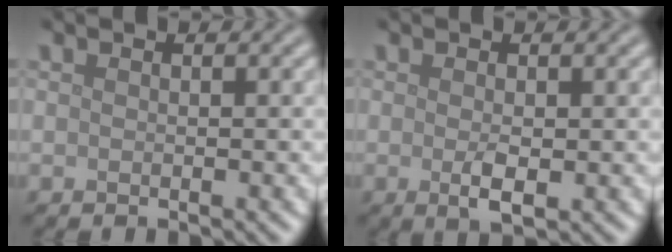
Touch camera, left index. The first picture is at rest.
{"total": 1.9, "force": [-0.3, 0.7, 1.8], "torque": [-0.035, -0.007, -0.001]}